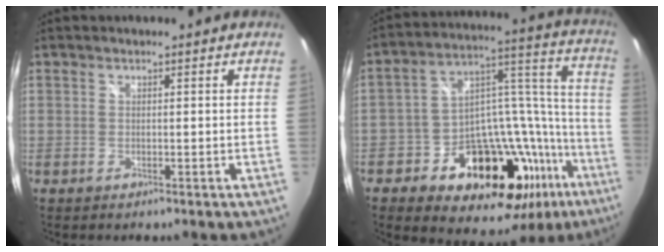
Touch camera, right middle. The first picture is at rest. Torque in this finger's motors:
{"motor_torque": [1.09, -1.06, 0.29, 0.08]}